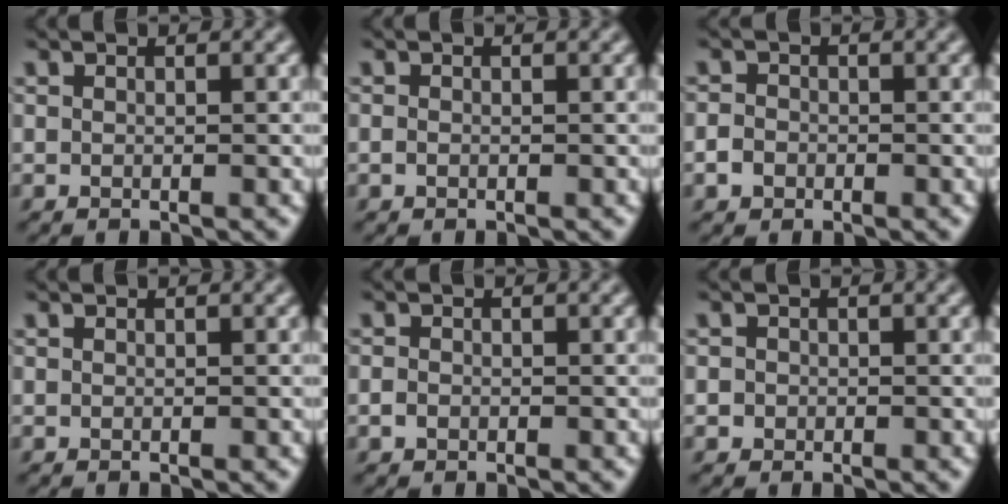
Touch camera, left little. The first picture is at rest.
{"total": 0.0}
{"total": 2.8, "force": [-1.2, 2.4, 0.8], "torque": [0.001, 0.011, -0.039]}
{"total": 0.0}
{"total": 0.9, "force": [-0.2, 0.8, 0.3], "torque": [0.006, 0.005, -0.010]}
{"total": 1.4, "force": [0.2, 1.3, 0.4], "torque": [0.008, 0.011, 0.000]}